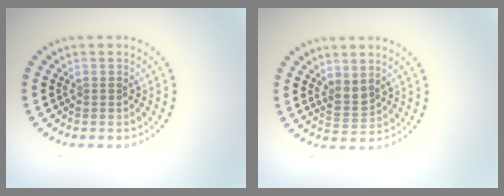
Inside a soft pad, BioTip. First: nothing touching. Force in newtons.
{"total": 1.8, "press": 1.5, "slide": 1.0}